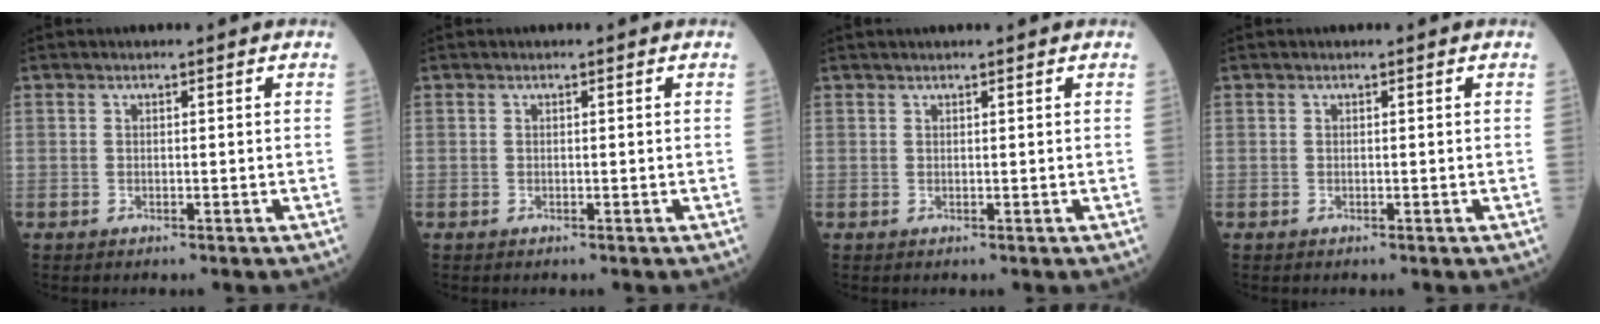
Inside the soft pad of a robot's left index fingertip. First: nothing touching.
{"total": 0.0}
{"total": 3.1, "force": [2.8, 0.1, 1.4], "torque": [-0.009, 0.027, 0.039]}
{"total": 0.0}